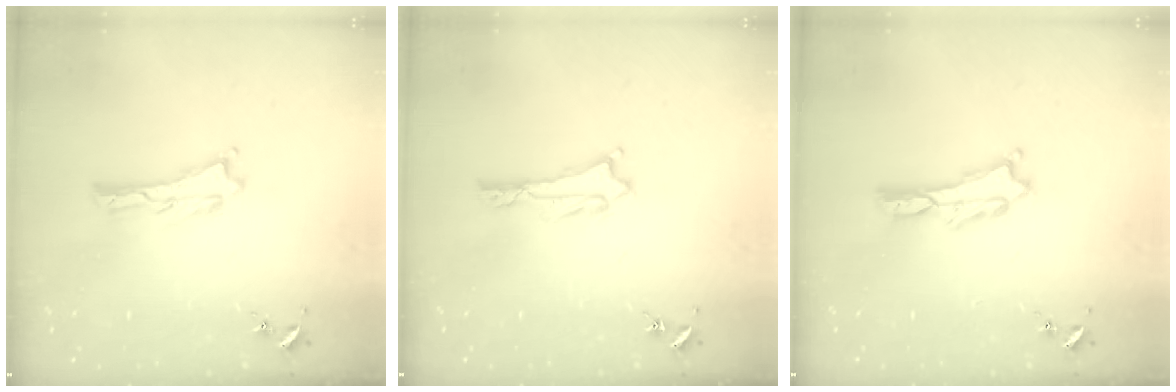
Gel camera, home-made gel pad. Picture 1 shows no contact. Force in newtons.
{"total": 1.0, "press": 1.0, "slide": 0.2}
{"total": 0.8, "press": 0.7, "slide": 0.2}